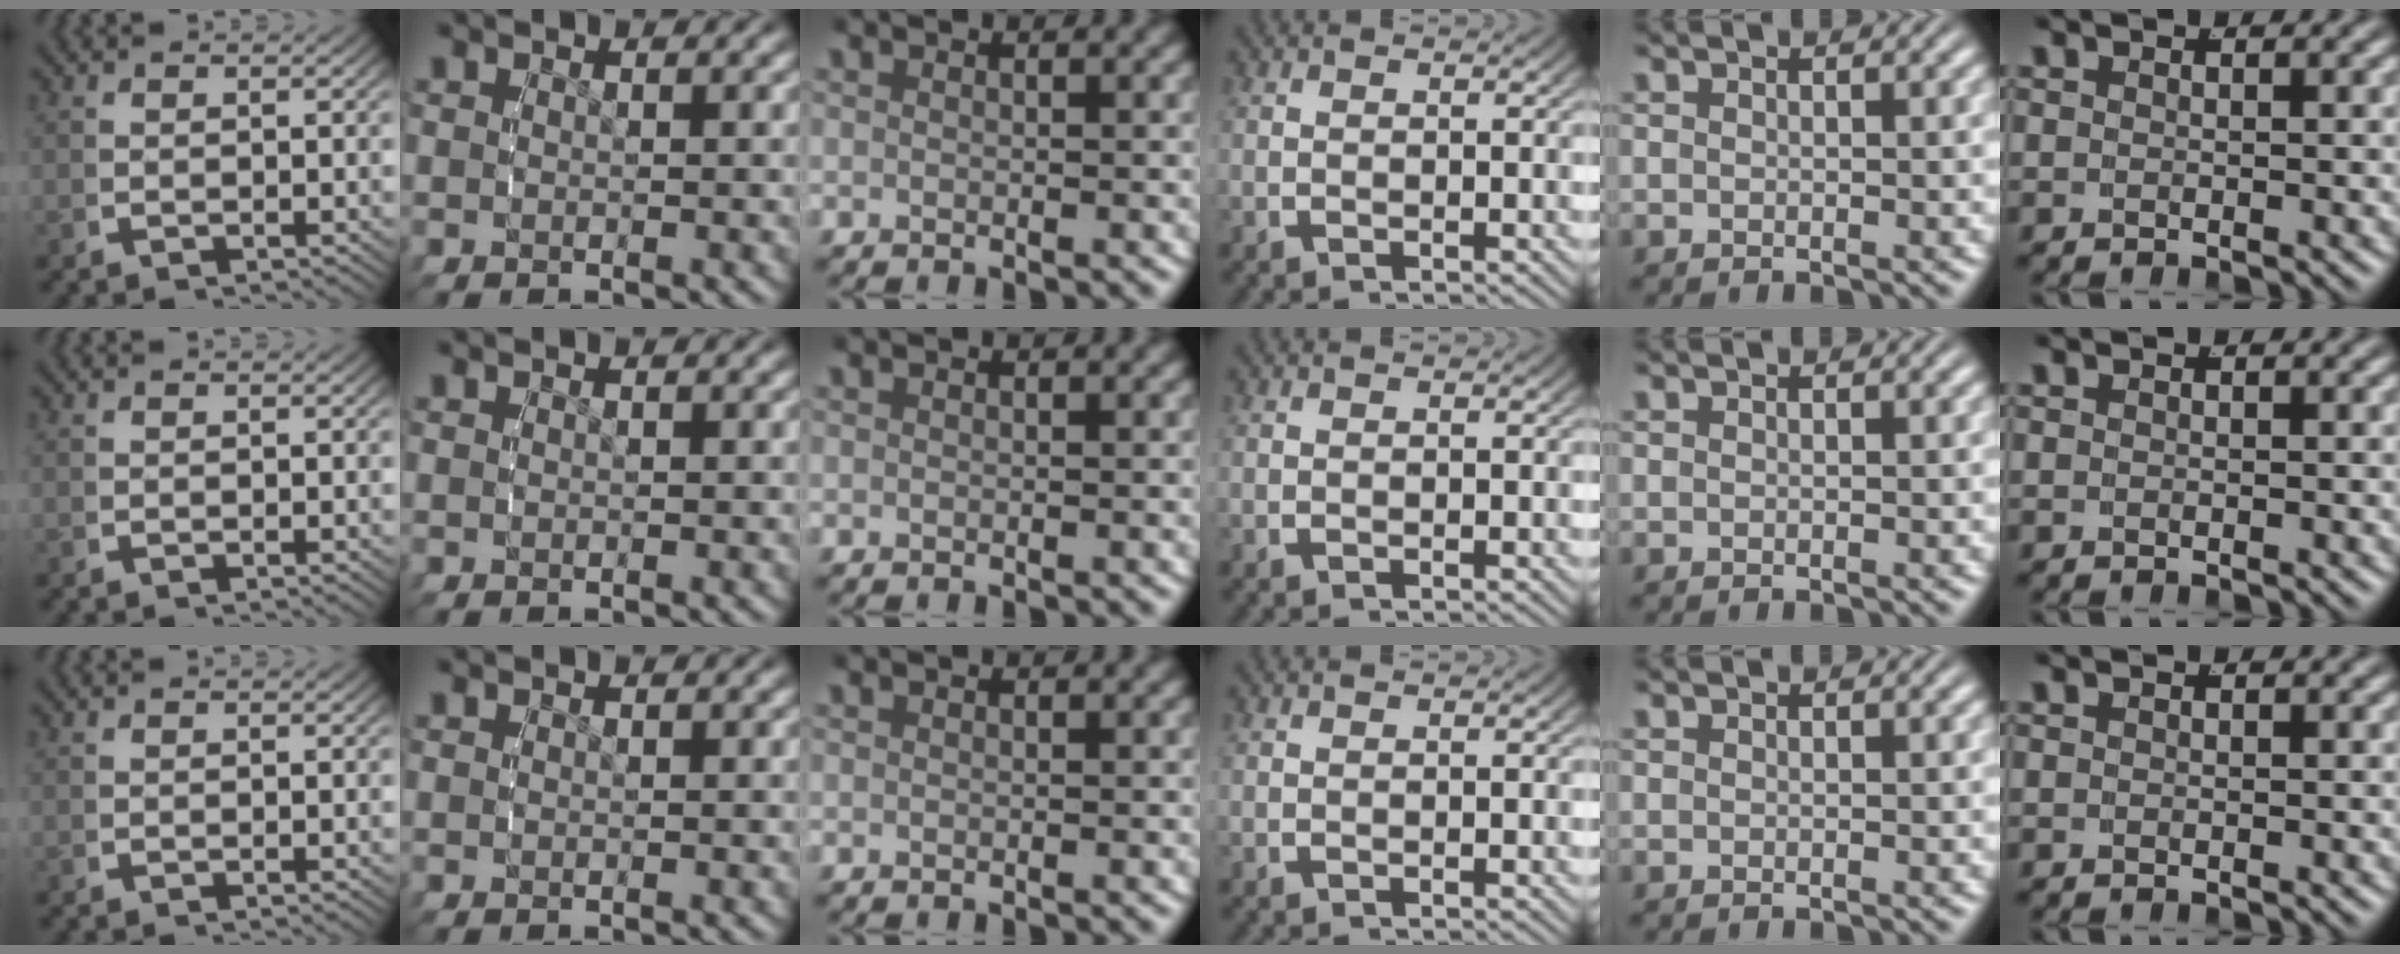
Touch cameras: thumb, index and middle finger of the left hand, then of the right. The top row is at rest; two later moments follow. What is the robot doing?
{"motion": "reach", "object": "air blower"}